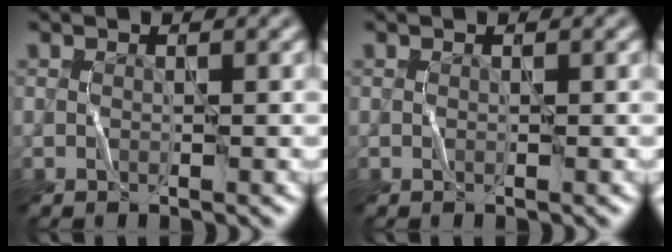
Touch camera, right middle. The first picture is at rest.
{"total": 0.0}